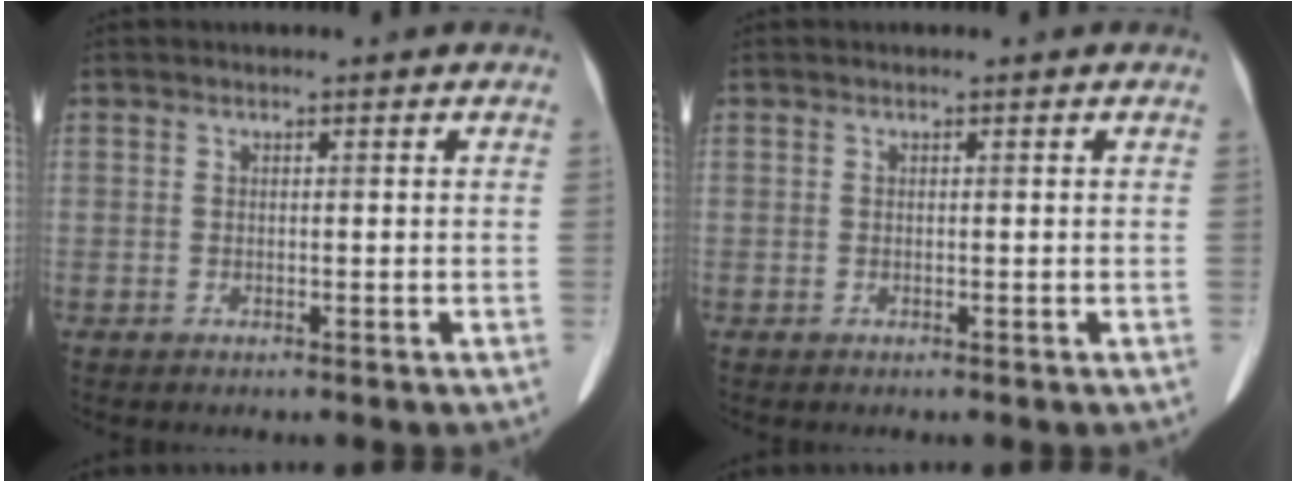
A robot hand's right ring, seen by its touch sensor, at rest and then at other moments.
{"total": 0.0}